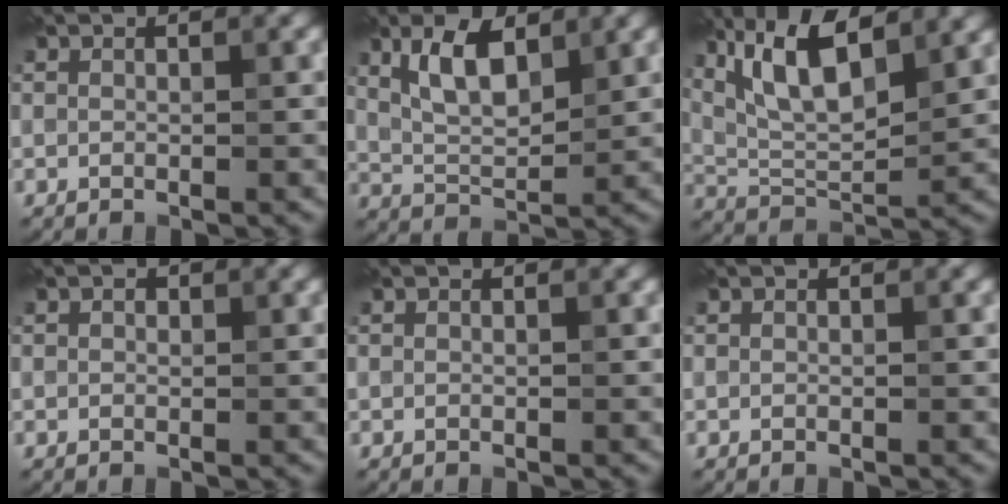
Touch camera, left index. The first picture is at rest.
{"total": 4.6, "force": [2.3, 2.0, 3.5], "torque": [-0.073, 0.006, 0.042]}
{"total": 8.5, "force": [4.5, 2.9, 6.6], "torque": [-0.128, 0.012, 0.085]}
{"total": 0.5, "force": [0.2, 0.4, 0.3], "torque": [-0.004, 0.001, 0.000]}
{"total": 0.0}
{"total": 0.0}